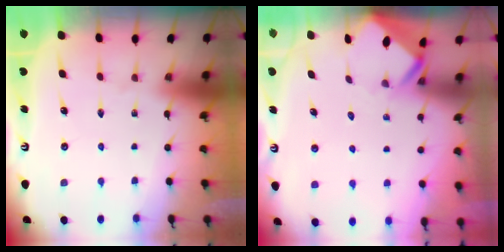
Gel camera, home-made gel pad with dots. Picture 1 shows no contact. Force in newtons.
{"total": 2.7, "press": 2.7, "slide": 0.2}